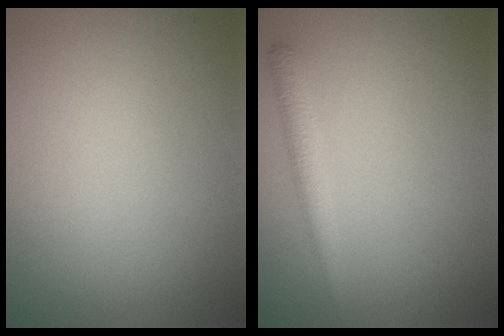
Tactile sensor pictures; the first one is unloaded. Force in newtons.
{"total": 2.1, "press": 2.1, "slide": 0.1}